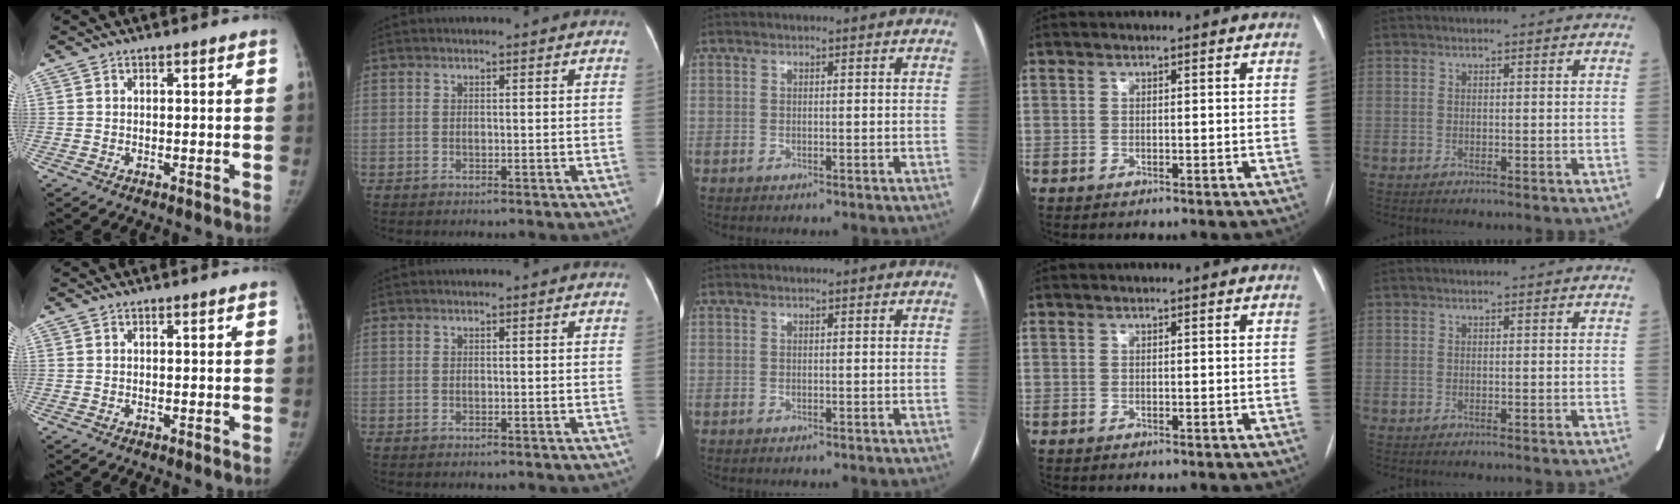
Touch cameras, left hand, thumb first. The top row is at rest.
{}